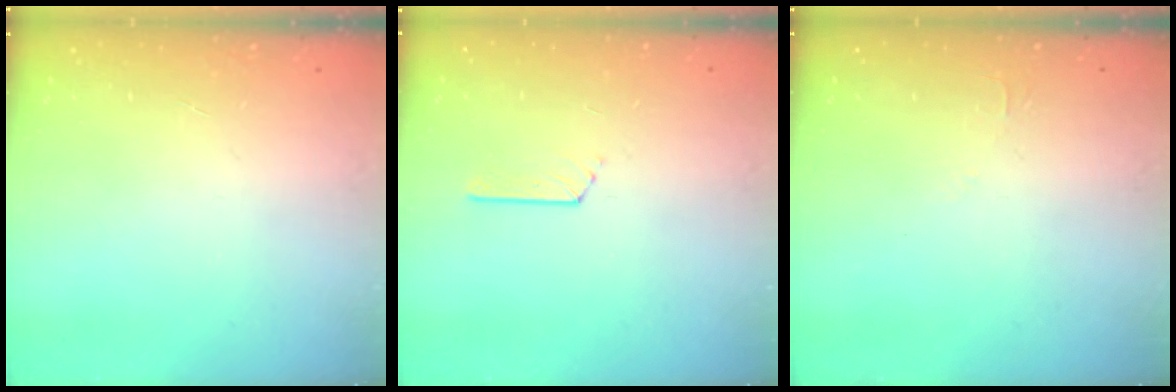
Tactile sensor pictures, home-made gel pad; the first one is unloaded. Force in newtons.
{"total": 2.6, "press": 2.6, "slide": 0.3}
{"total": 2.3, "press": 2.3, "slide": 0.4}